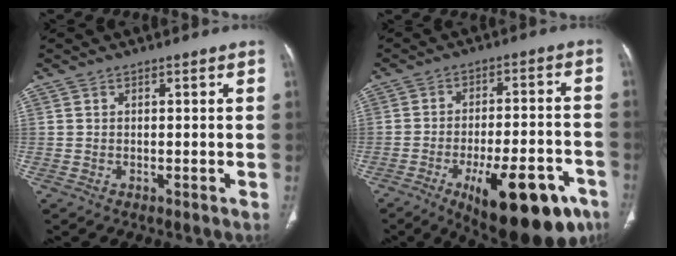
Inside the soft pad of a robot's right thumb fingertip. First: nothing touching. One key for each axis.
{"total": 21.0, "fx": -10.7, "fy": 8.0, "fz": 16.2, "tx": -0.177, "ty": 0.047, "tz": -0.144}